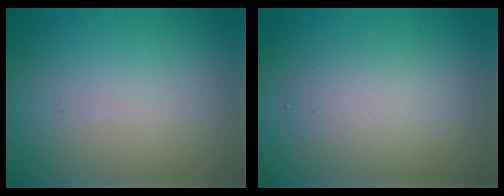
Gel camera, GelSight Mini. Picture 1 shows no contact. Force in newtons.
{"total": 2.4, "press": 2.4, "slide": 0.2}